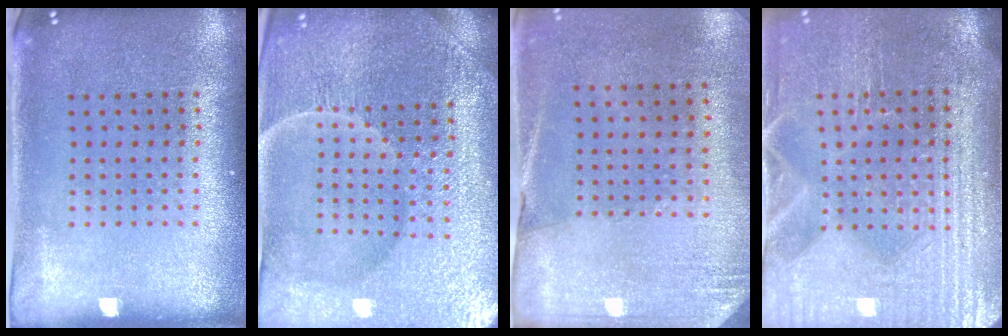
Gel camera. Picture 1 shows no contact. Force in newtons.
{"total": 5.7, "press": 5.3, "slide": 2.2}
{"total": 2.6, "press": 2.3, "slide": 1.1}
{"total": 4.2, "press": 3.9, "slide": 1.5}